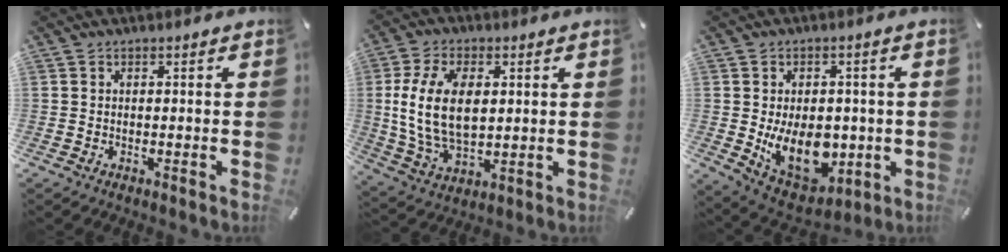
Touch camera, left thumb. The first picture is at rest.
{"total": 13.9, "force": [2.3, 8.8, 10.6], "torque": [-0.238, 0.002, 0.039]}
{"total": 15.0, "force": [-2.1, 10.7, 10.3], "torque": [-0.160, -0.011, -0.026]}